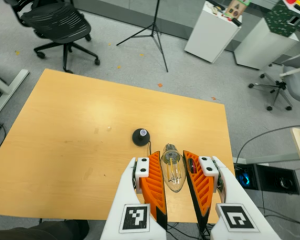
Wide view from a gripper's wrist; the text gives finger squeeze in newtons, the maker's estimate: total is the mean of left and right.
{"total": 9.7, "left": 9.1, "right": 10.4}